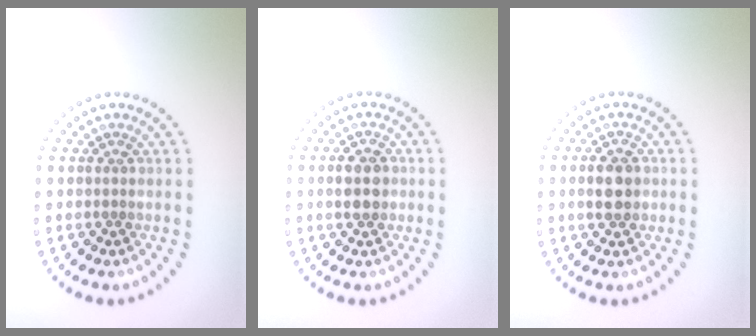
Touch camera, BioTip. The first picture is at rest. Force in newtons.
{"total": 2.9, "press": 2.9, "slide": 0.1}
{"total": 3.0, "press": 3.0, "slide": 0.1}